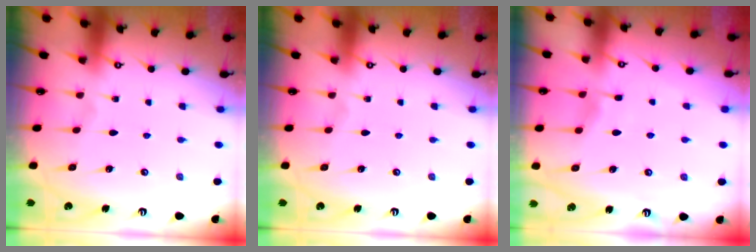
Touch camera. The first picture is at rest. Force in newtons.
{"total": 0.0}
{"total": 3.1, "press": 3.1, "slide": 0.4}